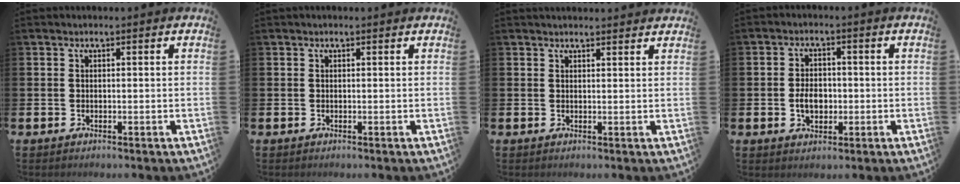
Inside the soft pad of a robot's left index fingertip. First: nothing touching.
{"total": 0.0}
{"total": 1.6, "force": [1.6, 0.2, 0.0], "torque": [0.010, -0.009, 0.026]}
{"total": 3.8, "force": [-0.5, 2.6, 2.7], "torque": [-0.030, -0.003, -0.017]}